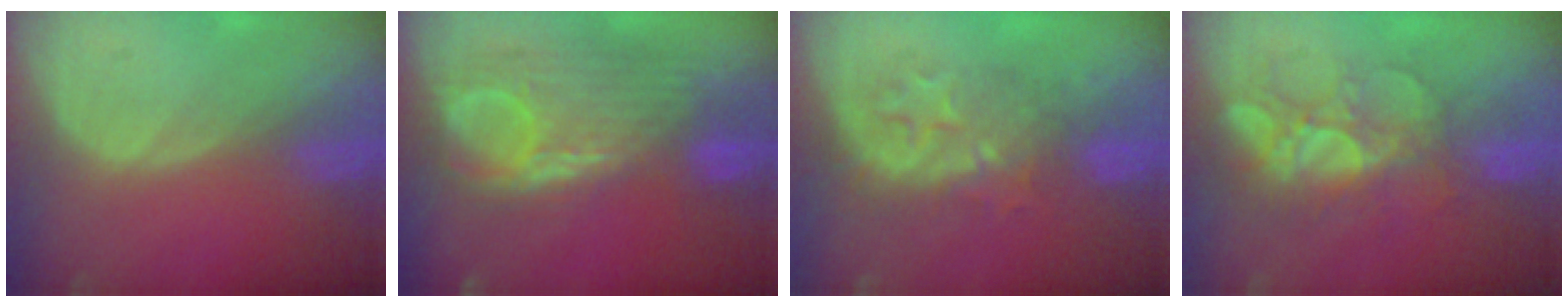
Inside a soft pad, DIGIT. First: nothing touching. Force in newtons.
{"total": 10.6, "press": 10.1, "slide": 3.2}
{"total": 8.3, "press": 7.8, "slide": 3.0}
{"total": 8.7, "press": 7.8, "slide": 3.7}